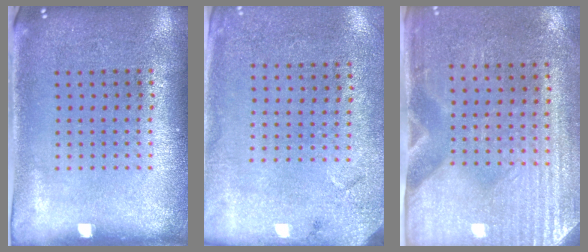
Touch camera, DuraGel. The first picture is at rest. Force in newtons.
{"total": 2.7, "press": 2.2, "slide": 1.6}
{"total": 2.9, "press": 2.6, "slide": 1.5}